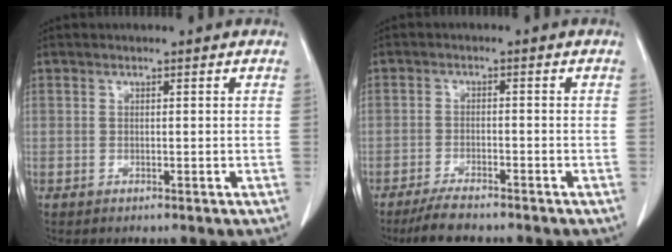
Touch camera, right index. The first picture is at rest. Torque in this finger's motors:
{"motor_torque": [0.25, -0.22, 0.13, 0.01]}